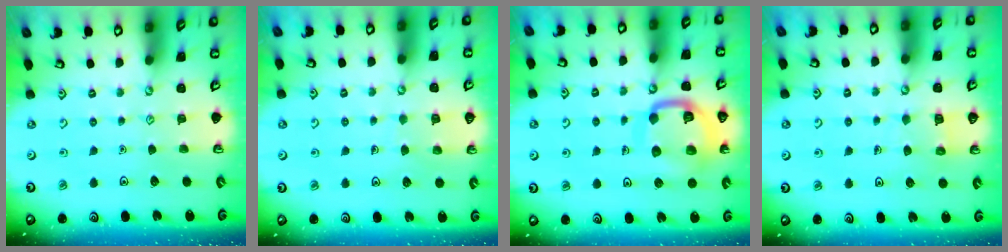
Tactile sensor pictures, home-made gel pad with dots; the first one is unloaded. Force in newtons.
{"total": 5.4, "press": 5.4, "slide": 0.4}
{"total": 14.6, "press": 14.5, "slide": 1.4}
{"total": 5.9, "press": 5.9, "slide": 0.3}